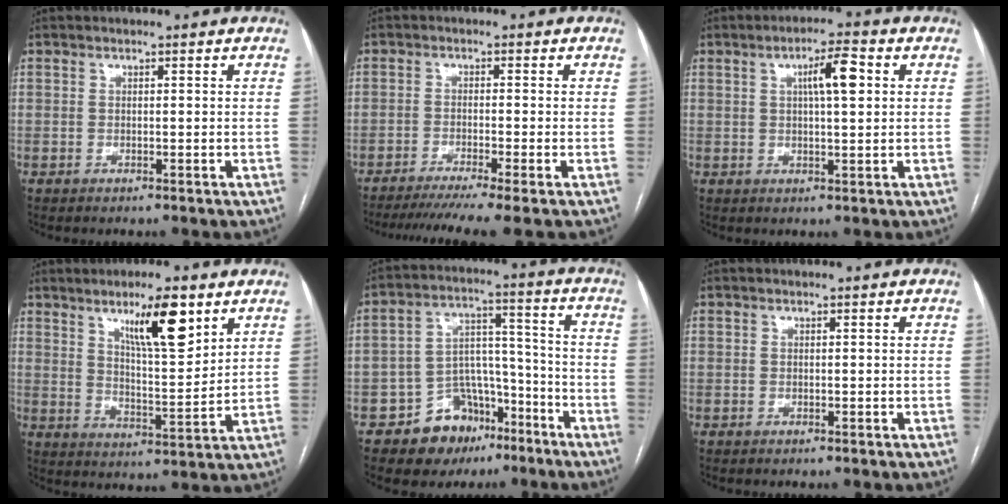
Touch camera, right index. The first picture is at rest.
{"total": 8.8, "force": [-7.2, -1.5, 4.9], "torque": [-0.063, -0.023, -0.111]}
{"total": 5.9, "force": [1.6, 0.9, 5.6], "torque": [-0.094, 0.010, 0.025]}
{"total": 10.5, "force": [6.1, 1.8, 8.4], "torque": [-0.140, -0.005, 0.103]}
{"total": 11.1, "force": [-7.0, 7.6, 4.0], "torque": [-0.052, 0.047, -0.104]}
{"total": 0.0}